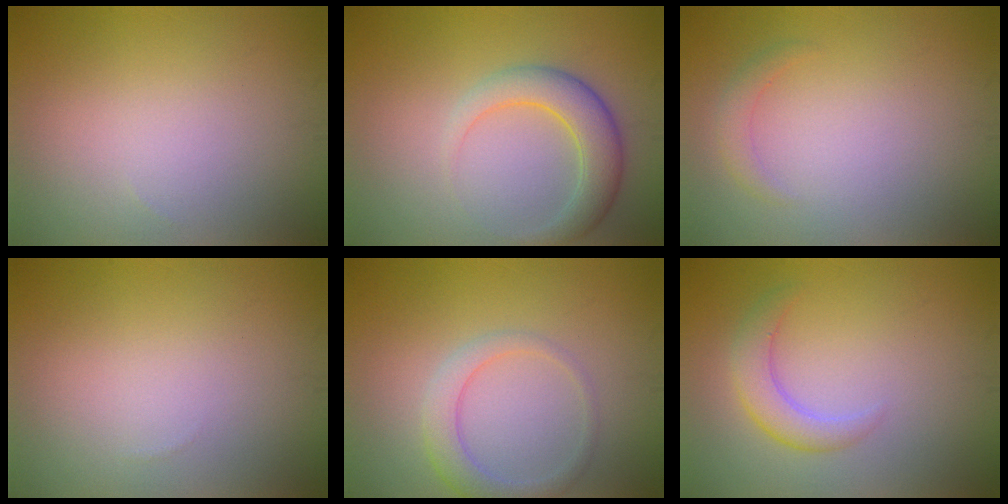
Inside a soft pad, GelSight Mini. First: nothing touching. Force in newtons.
{"total": 4.1, "press": 4.1, "slide": 0.1}
{"total": 1.3, "press": 1.3, "slide": 0.1}
{"total": 0.0}
{"total": 2.9, "press": 2.9, "slide": 0.2}
{"total": 2.8, "press": 2.8, "slide": 0.1}